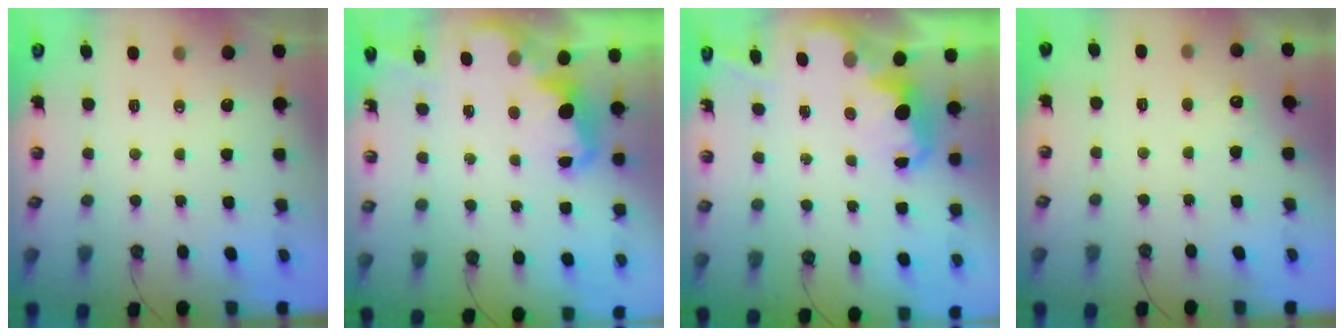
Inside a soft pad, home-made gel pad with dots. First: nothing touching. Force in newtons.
{"total": 2.7, "press": 2.7, "slide": 0.7}
{"total": 2.9, "press": 2.8, "slide": 0.6}
{"total": 5.1, "press": 5.0, "slide": 1.2}